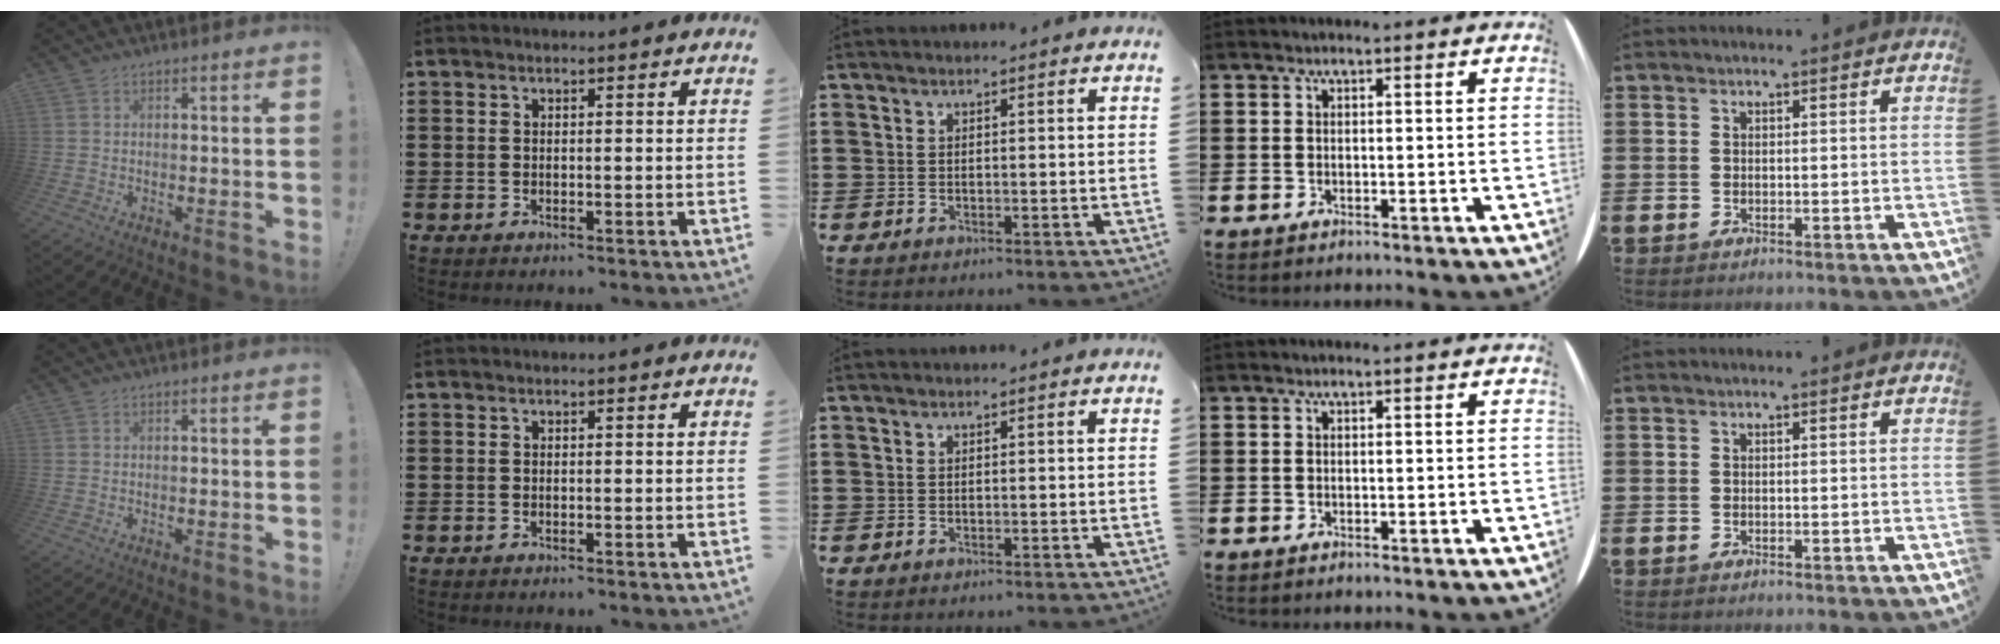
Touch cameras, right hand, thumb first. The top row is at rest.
{}